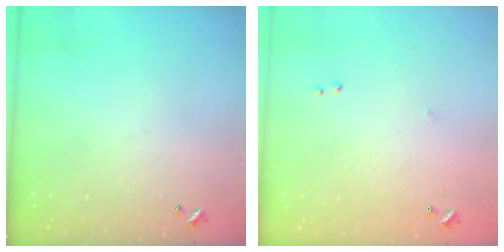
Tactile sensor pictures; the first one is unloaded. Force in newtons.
{"total": 6.4, "press": 6.3, "slide": 0.8}